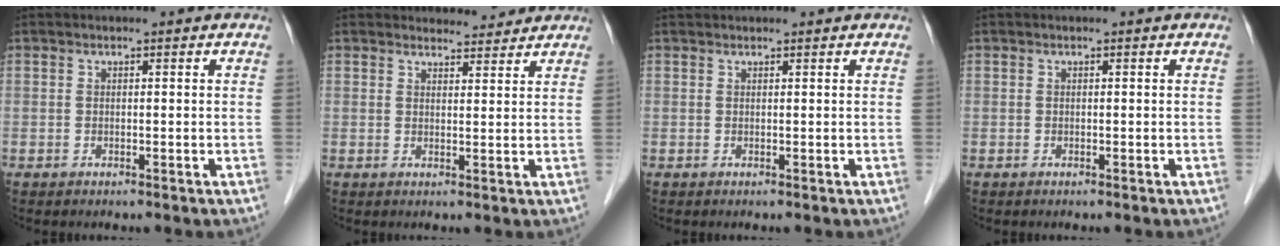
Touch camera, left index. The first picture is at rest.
{"total": 4.0, "force": [3.9, 0.9, 0.0], "torque": [-0.004, 0.006, 0.050]}
{"total": 2.4, "force": [2.3, 0.3, 0.5], "torque": [-0.008, 0.030, 0.035]}
{"total": 0.0}